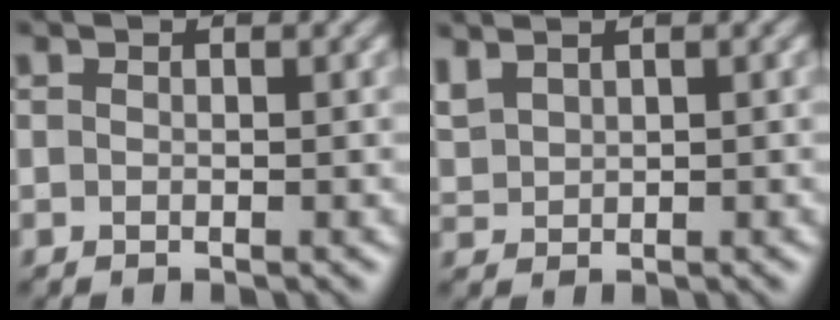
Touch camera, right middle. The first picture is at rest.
{"total": 2.2, "force": [1.7, 1.0, 1.1], "torque": [-0.035, 0.008, 0.041]}